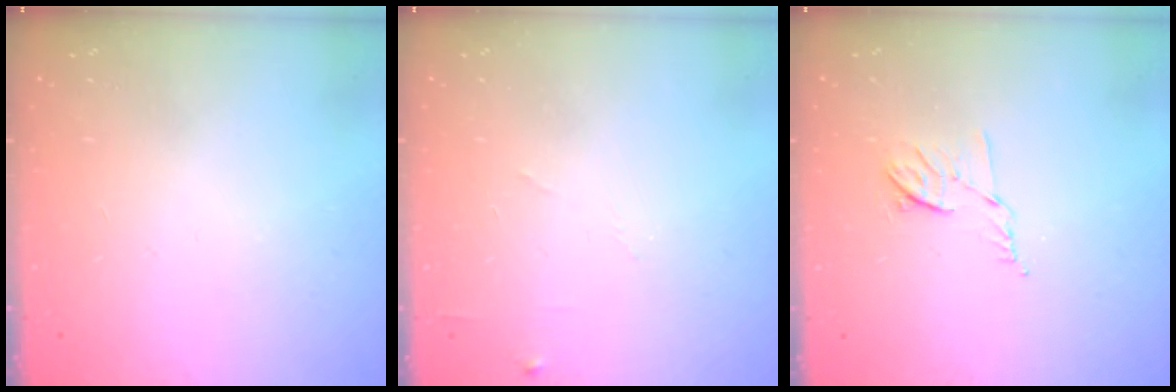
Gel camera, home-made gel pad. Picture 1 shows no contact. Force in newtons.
{"total": 4.6, "press": 4.6, "slide": 0.6}
{"total": 6.5, "press": 6.4, "slide": 1.0}